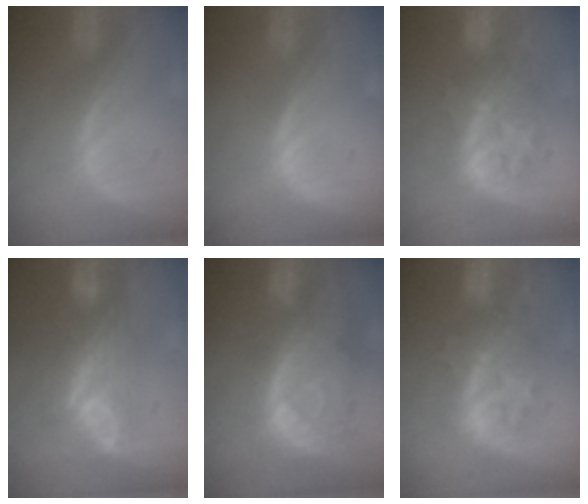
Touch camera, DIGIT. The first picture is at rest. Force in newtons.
{"total": 0.0}
{"total": 8.2, "press": 8.1, "slide": 1.1}
{"total": 7.9, "press": 6.8, "slide": 3.9}
{"total": 11.5, "press": 9.9, "slide": 5.8}
{"total": 8.4, "press": 8.2, "slide": 1.6}